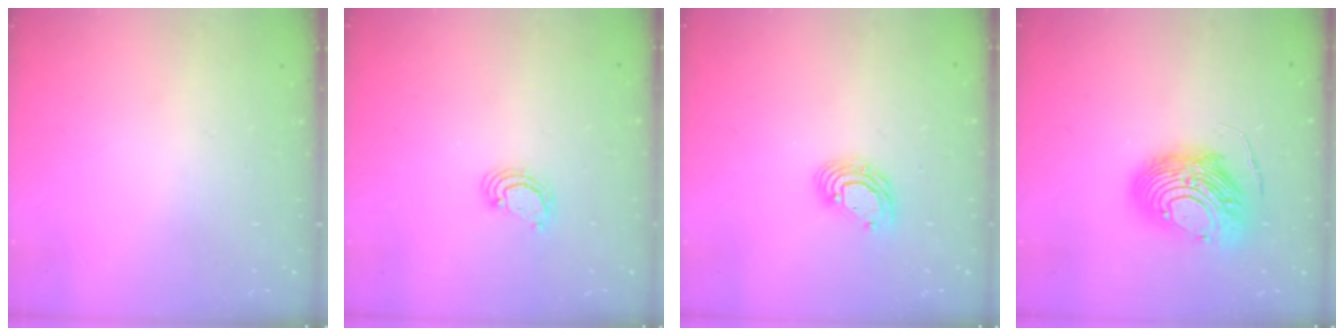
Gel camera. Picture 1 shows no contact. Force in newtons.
{"total": 3.2, "press": 3.1, "slide": 0.3}
{"total": 7.5, "press": 7.4, "slide": 1.1}
{"total": 14.9, "press": 14.9, "slide": 1.5}